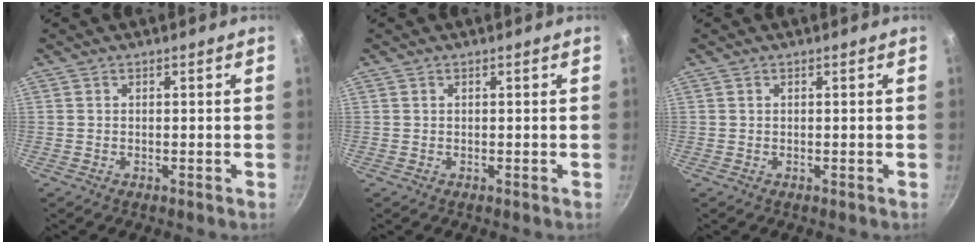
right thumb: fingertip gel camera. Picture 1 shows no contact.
{"total": 0.0}
{"total": 0.0}